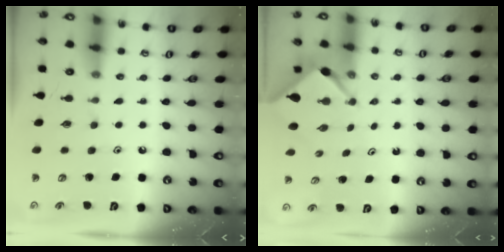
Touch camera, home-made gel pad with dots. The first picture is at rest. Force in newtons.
{"total": 2.2, "press": 2.2, "slide": 0.3}